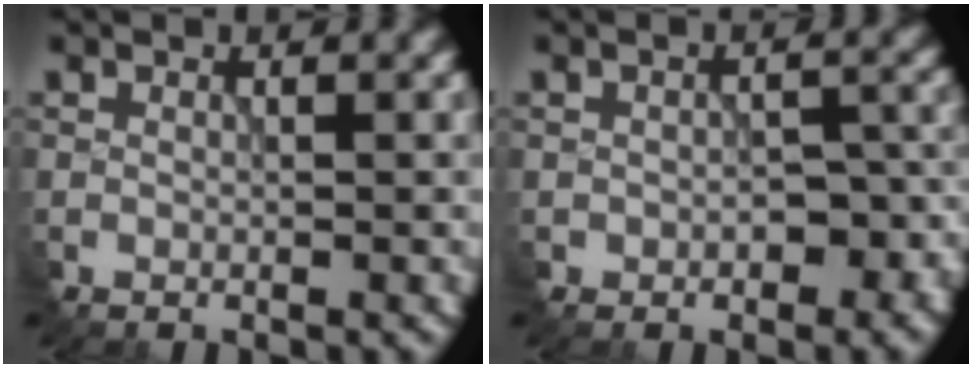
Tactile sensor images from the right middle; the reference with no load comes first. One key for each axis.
{"total": 3.7, "fx": -1.2, "fy": 2.4, "fz": 2.6, "tx": -0.037, "ty": -0.009, "tz": -0.013}